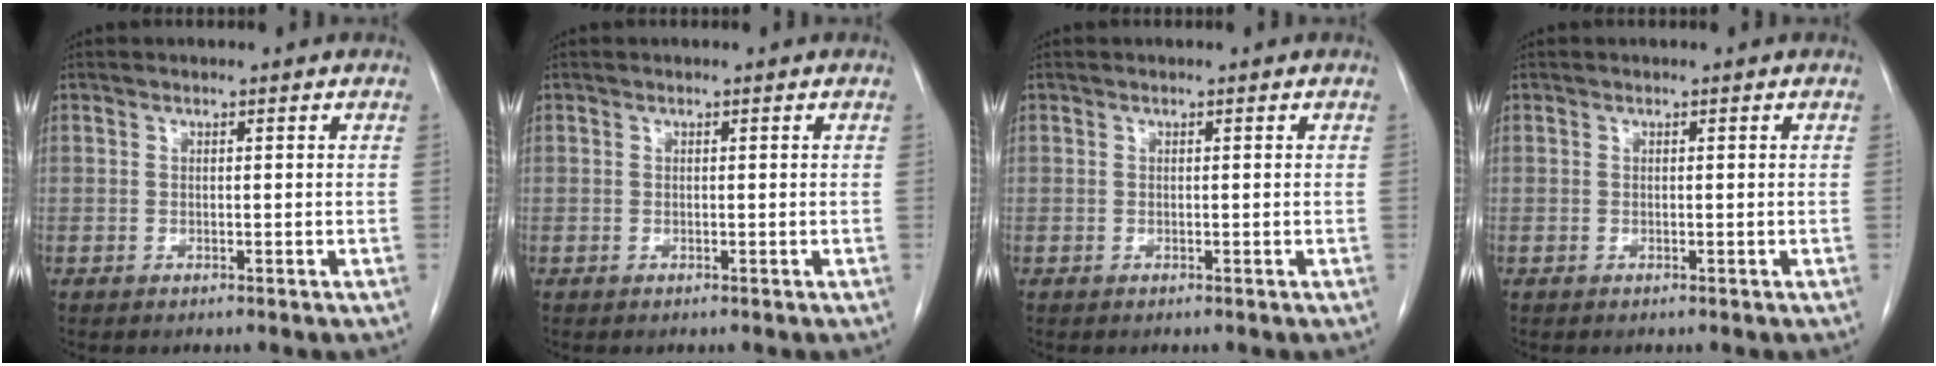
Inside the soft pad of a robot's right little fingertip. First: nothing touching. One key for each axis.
{"total": 0.0}
{"total": 0.0}
{"total": 0.0}